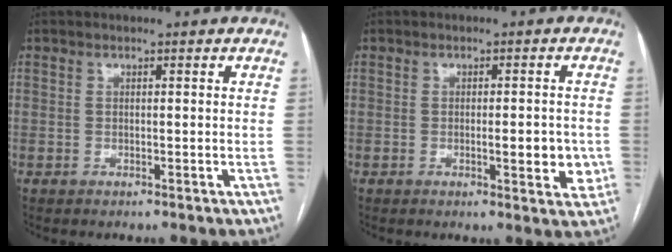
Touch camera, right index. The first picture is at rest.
{"total": 5.0, "force": [-0.8, 1.5, 4.8], "torque": [-0.059, -0.004, -0.009]}